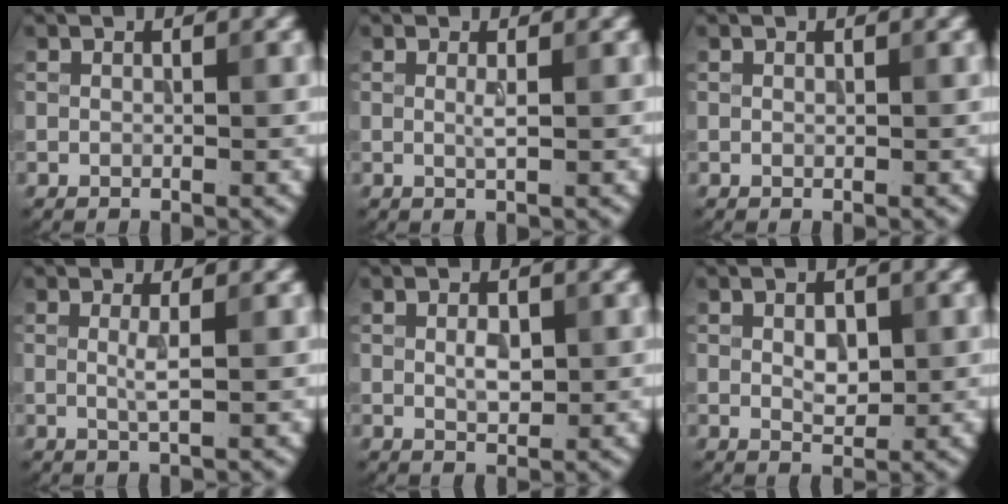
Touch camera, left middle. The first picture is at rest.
{"total": 1.1, "force": [0.1, 0.1, 1.0], "torque": [-0.020, 0.000, 0.000]}
{"total": 0.0}
{"total": 1.5, "force": [0.1, 0.2, 1.5], "torque": [-0.032, -0.002, 0.000]}
{"total": 1.9, "force": [0.3, 1.0, 1.6], "torque": [-0.032, -0.001, 0.007]}
{"total": 2.4, "force": [0.3, 1.4, 1.9], "torque": [-0.033, -0.001, 0.006]}